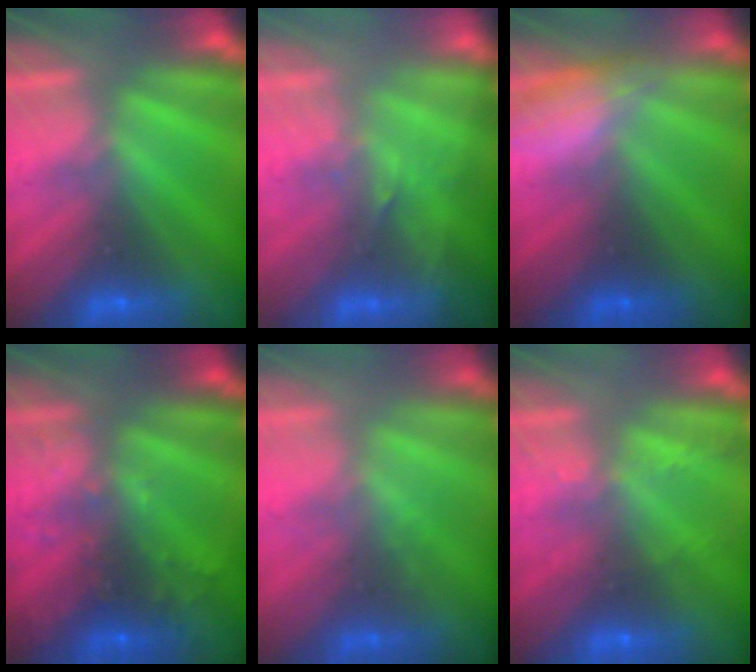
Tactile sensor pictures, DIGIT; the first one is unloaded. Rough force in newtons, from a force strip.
{"total": 2.6}
{"total": 2.8}
{"total": 8.7}
{"total": 1.4}
{"total": 2.1}